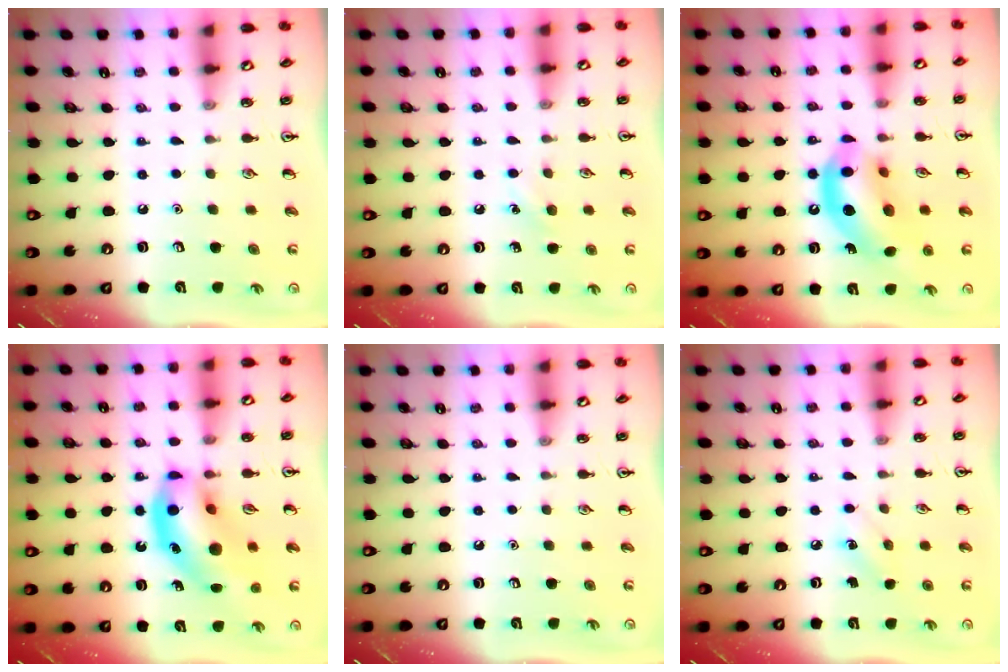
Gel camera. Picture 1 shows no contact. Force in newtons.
{"total": 5.8, "press": 5.5, "slide": 1.9}
{"total": 14.8, "press": 14.1, "slide": 4.3}
{"total": 16.5, "press": 16.1, "slide": 3.7}
{"total": 0.0}
{"total": 5.0, "press": 4.7, "slide": 1.7}